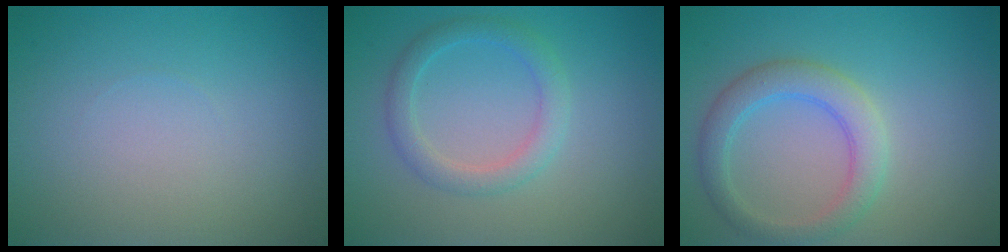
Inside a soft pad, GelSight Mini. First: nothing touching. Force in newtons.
{"total": 2.6, "press": 2.6, "slide": 0.2}
{"total": 3.6, "press": 3.6, "slide": 0.2}